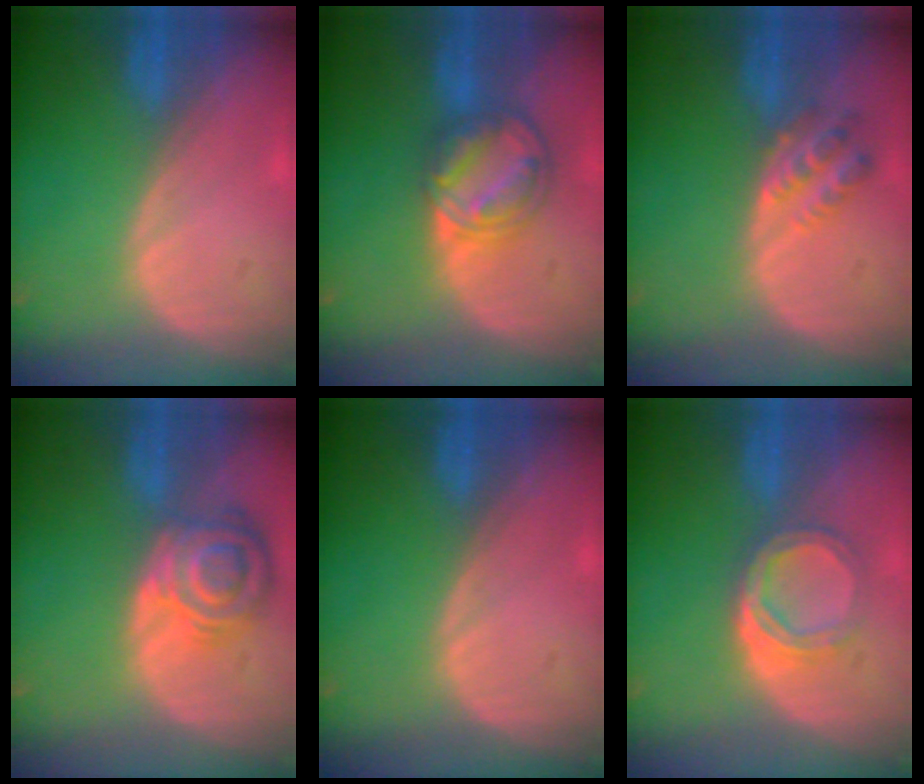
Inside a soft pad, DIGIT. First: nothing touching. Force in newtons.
{"total": 8.2, "press": 7.1, "slide": 4.1}
{"total": 4.6, "press": 4.0, "slide": 2.3}
{"total": 8.4, "press": 7.4, "slide": 3.9}
{"total": 0.0}
{"total": 5.6, "press": 4.9, "slide": 2.7}